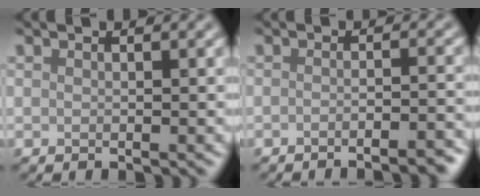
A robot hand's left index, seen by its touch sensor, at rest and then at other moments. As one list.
[{"total": 3.8, "force": [-2.8, 0.8, 2.5], "torque": [-0.029, 0.010, -0.042]}]